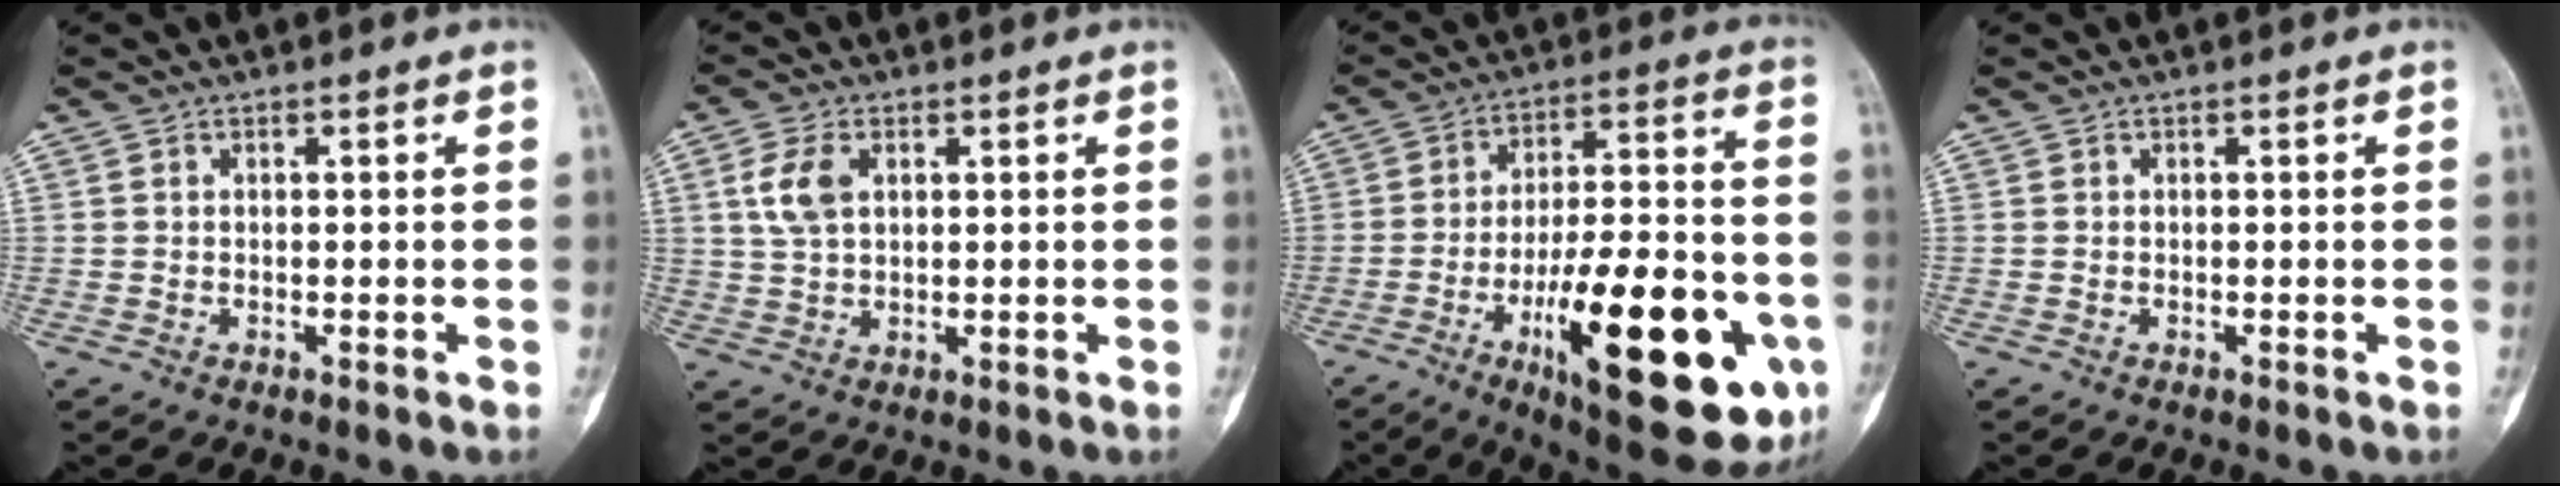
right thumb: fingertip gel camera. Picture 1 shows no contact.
{"total": 5.9, "force": [1.8, 3.6, 4.4], "torque": [-0.092, 0.003, 0.036]}
{"total": 28.0, "force": [-9.9, 9.3, 24.5], "torque": [-0.329, 0.025, -0.136]}
{"total": 0.0}